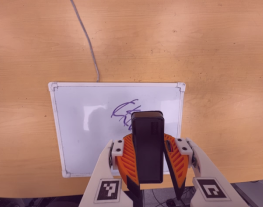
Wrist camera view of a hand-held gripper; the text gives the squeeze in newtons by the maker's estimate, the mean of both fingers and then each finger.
{"total": 11.2, "left": 10.4, "right": 12.1}